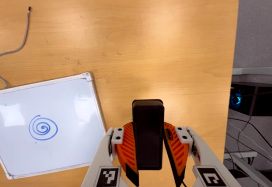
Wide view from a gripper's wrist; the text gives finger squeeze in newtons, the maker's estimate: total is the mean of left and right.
{"total": 8.6, "left": 7.5, "right": 9.8}